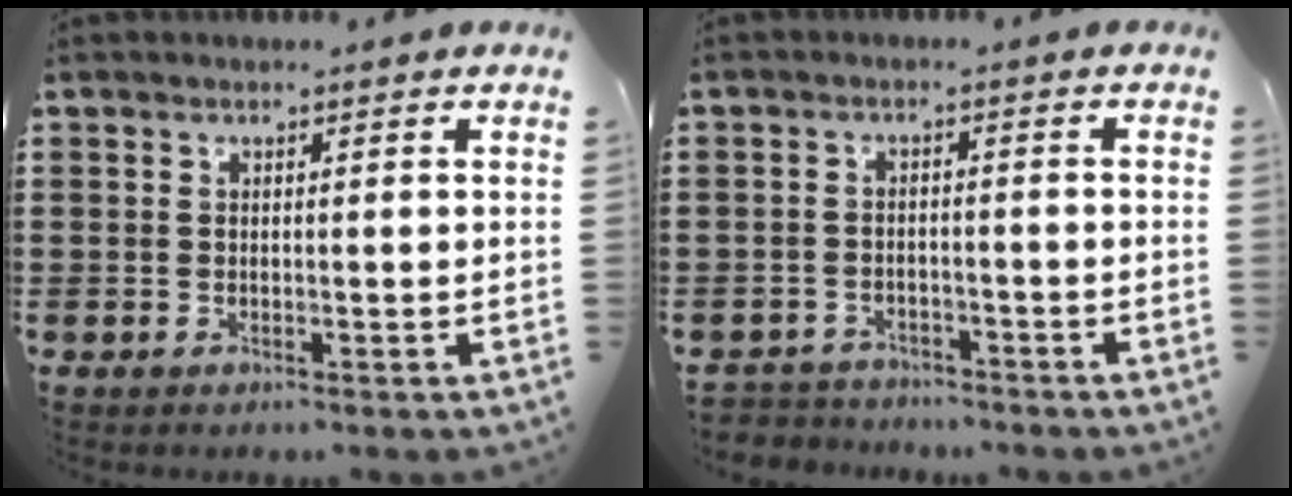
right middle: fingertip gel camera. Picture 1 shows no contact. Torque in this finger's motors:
{"motor_torque": [0.58, 0.39, 0.02, 0.03]}